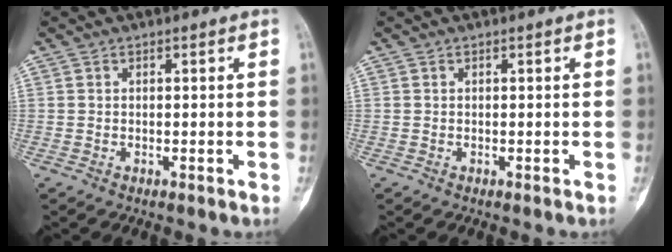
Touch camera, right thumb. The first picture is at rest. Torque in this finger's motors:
{"motor_torque": [-0.02, 0.01, 0.06, -0.05, 0.01]}